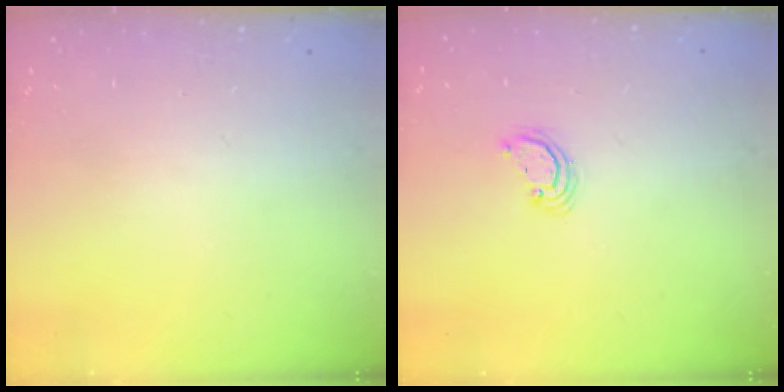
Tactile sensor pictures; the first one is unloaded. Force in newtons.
{"total": 2.7, "press": 2.7, "slide": 0.2}